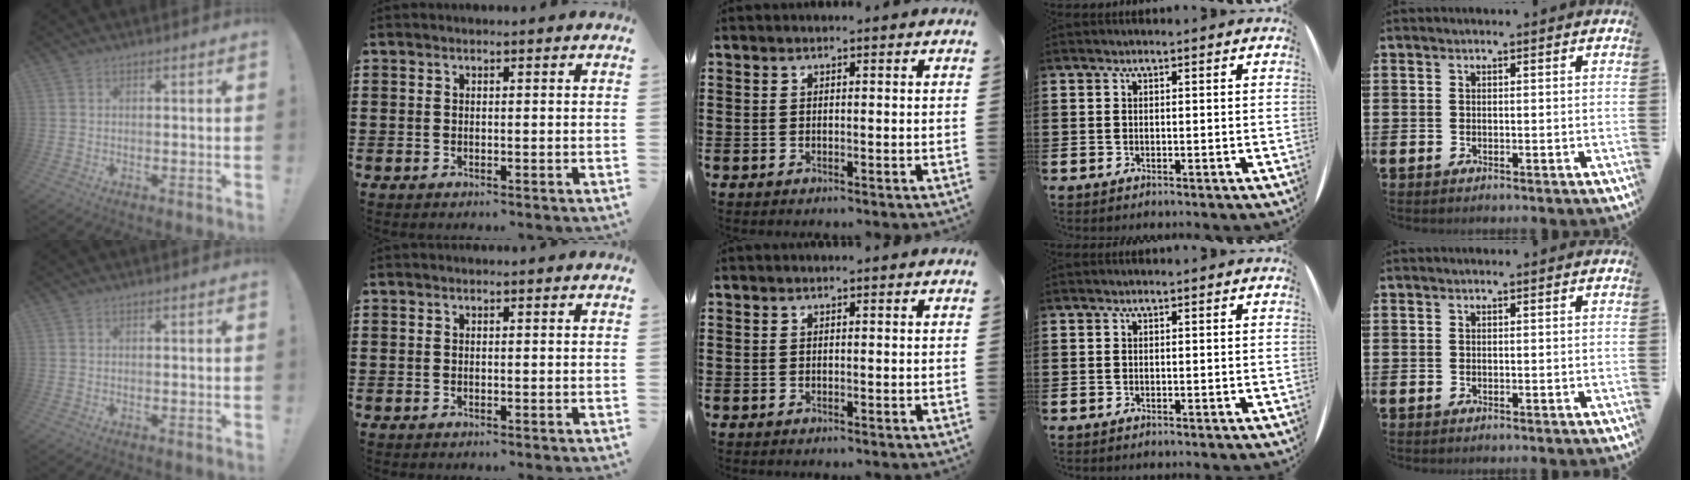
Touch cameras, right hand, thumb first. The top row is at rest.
{}